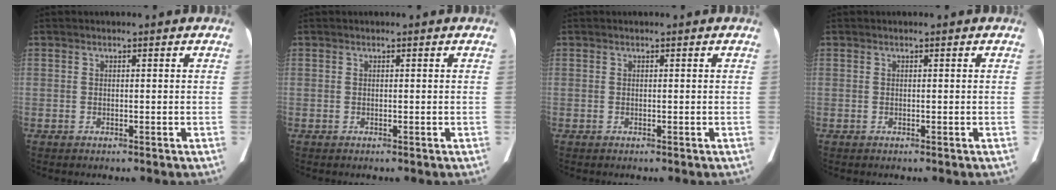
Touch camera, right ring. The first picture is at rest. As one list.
[{"total": 0.0}, {"total": 0.0}, {"total": 0.0}]